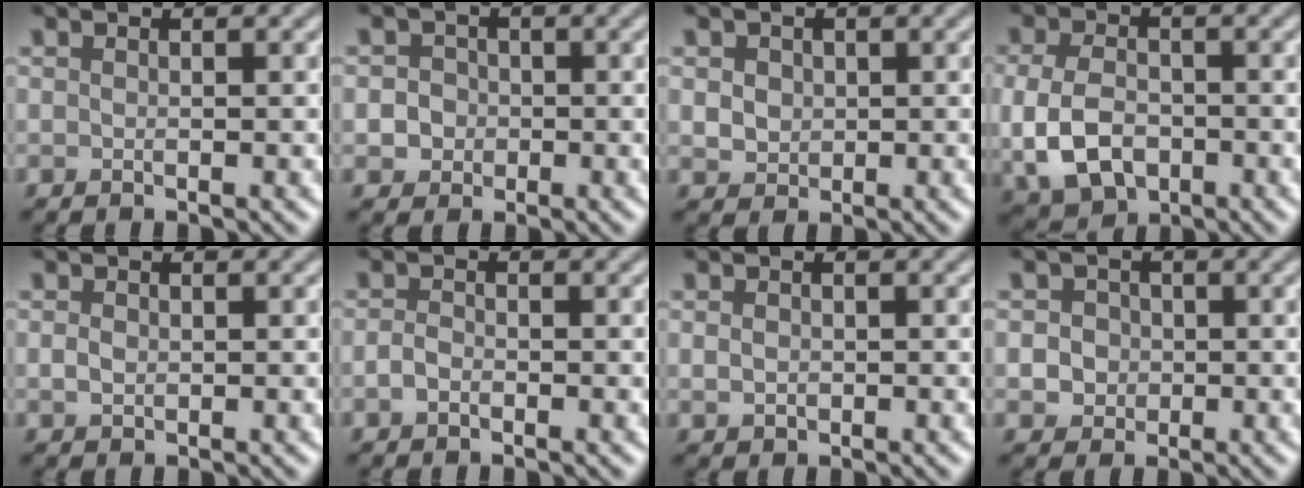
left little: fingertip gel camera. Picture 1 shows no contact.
{"total": 2.6, "force": [0.0, 2.4, 1.0], "torque": [0.007, 0.009, -0.014]}
{"total": 2.3, "force": [0.6, 1.9, 1.1], "torque": [-0.025, 0.005, 0.014]}
{"total": 5.9, "force": [-1.4, 4.0, 4.1], "torque": [-0.095, -0.012, -0.025]}
{"total": 1.0, "force": [0.0, 0.8, 0.6], "torque": [-0.013, -0.001, 0.000]}
{"total": 1.1, "force": [-0.6, 0.7, 0.7], "torque": [-0.015, 0.000, -0.014]}
{"total": 1.1, "force": [0.0, 0.9, 0.6], "torque": [-0.013, -0.002, 0.001]}
{"total": 3.5, "force": [0.3, 3.2, 1.4], "torque": [-0.002, 0.016, -0.010]}